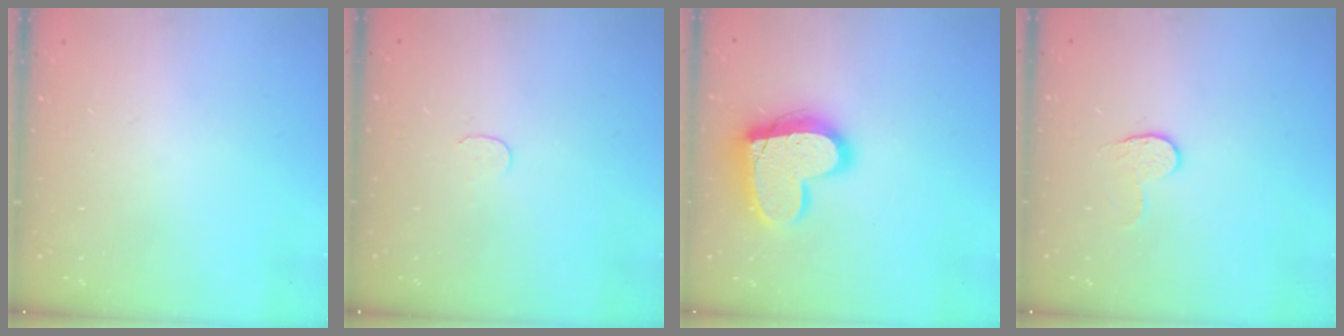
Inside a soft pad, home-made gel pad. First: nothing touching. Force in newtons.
{"total": 3.7, "press": 3.7, "slide": 0.4}
{"total": 17.6, "press": 17.6, "slide": 1.2}
{"total": 3.6, "press": 3.6, "slide": 0.4}